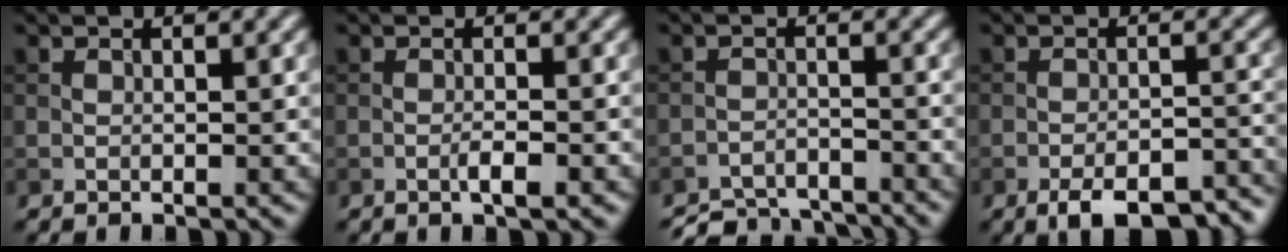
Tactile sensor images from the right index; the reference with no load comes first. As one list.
[{"total": 1.8, "force": [-0.8, 0.3, 1.5], "torque": [-0.024, 0.003, -0.016]}, {"total": 5.7, "force": [-5.5, 1.1, 1.1], "torque": [-0.019, -0.008, -0.097]}, {"total": 7.4, "force": [-5.5, 2.3, 4.3], "torque": [-0.063, -0.006, -0.078]}]